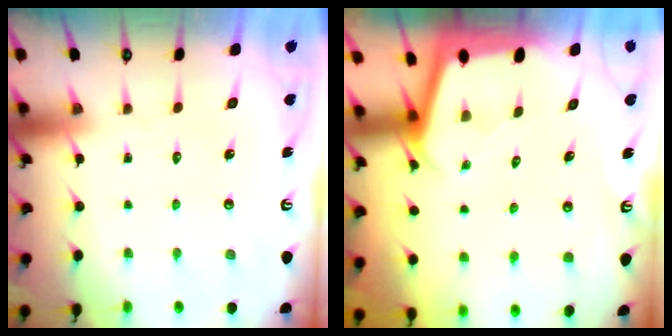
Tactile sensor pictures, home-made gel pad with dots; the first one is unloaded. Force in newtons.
{"total": 2.3, "press": 2.3, "slide": 0.1}